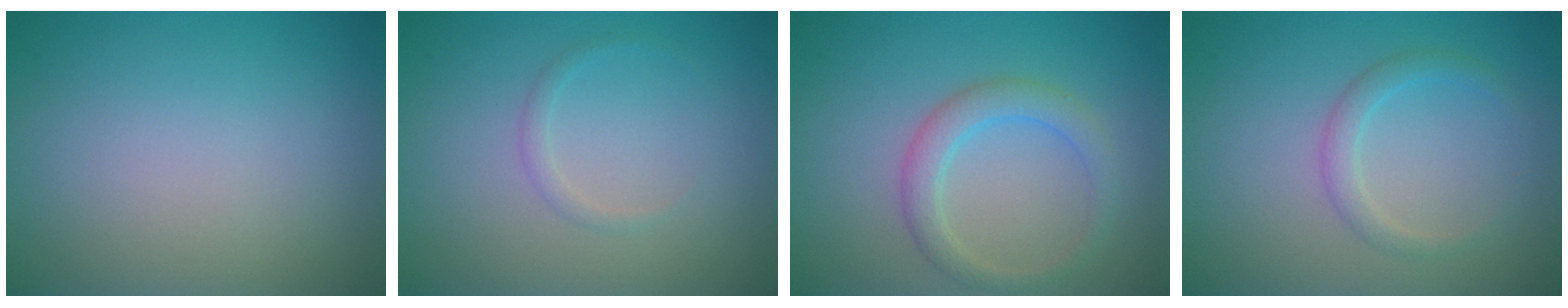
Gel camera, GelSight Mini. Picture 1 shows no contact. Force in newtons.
{"total": 0.8, "press": 0.8, "slide": 0.0}
{"total": 2.8, "press": 2.8, "slide": 0.1}
{"total": 1.7, "press": 1.7, "slide": 0.1}